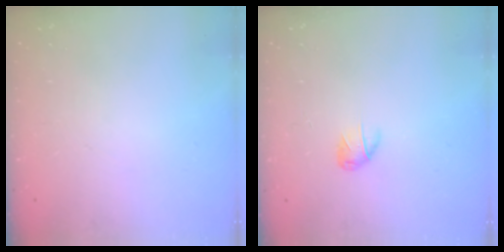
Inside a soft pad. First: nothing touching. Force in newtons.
{"total": 5.1, "press": 5.0, "slide": 0.8}